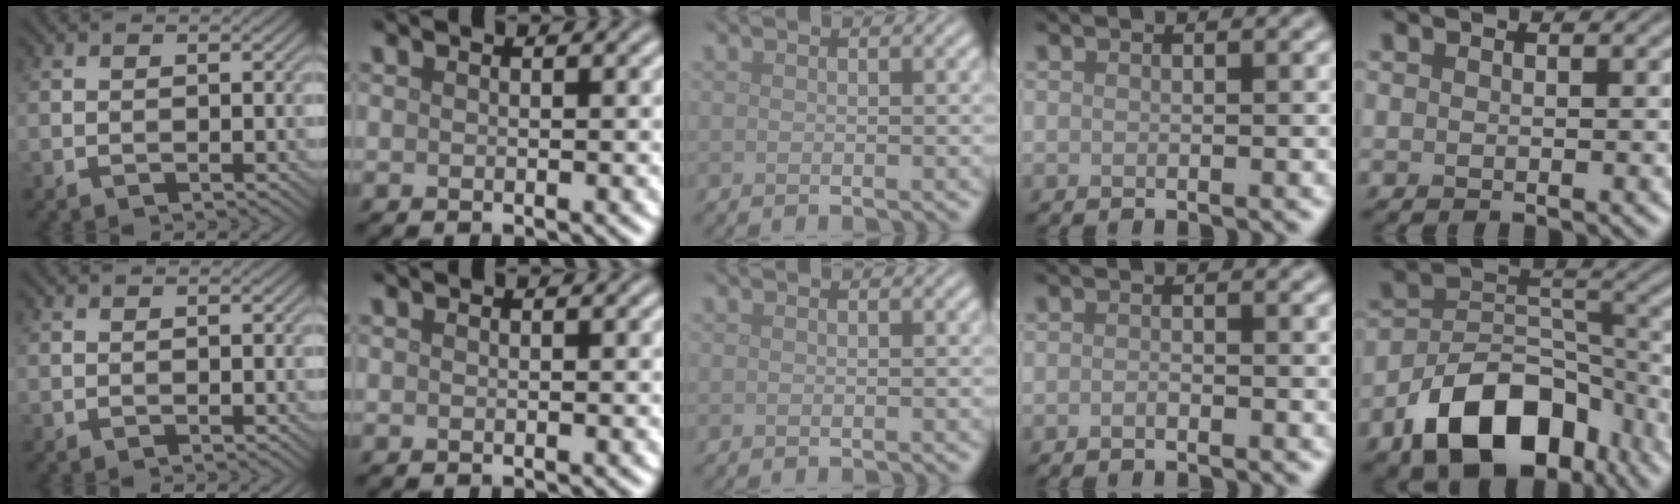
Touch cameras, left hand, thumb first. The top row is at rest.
{"ring": {"total": 0.5, "force": [-0.4, 0.1, 0.3], "torque": [-0.006, 0.000, -0.008]}, "little": {"total": 11.0, "force": [-6.5, 6.2, 6.4], "torque": [-0.105, -0.003, -0.117]}}